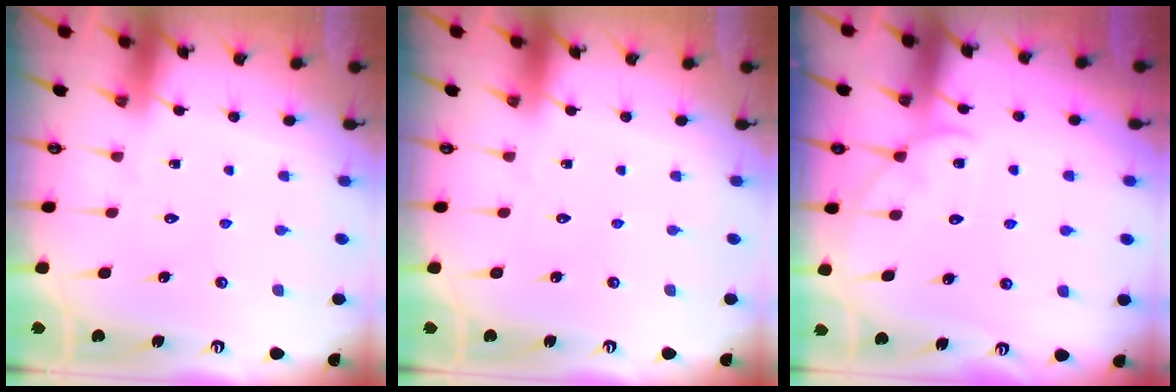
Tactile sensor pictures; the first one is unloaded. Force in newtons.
{"total": 0.0}
{"total": 4.2, "press": 4.1, "slide": 0.5}